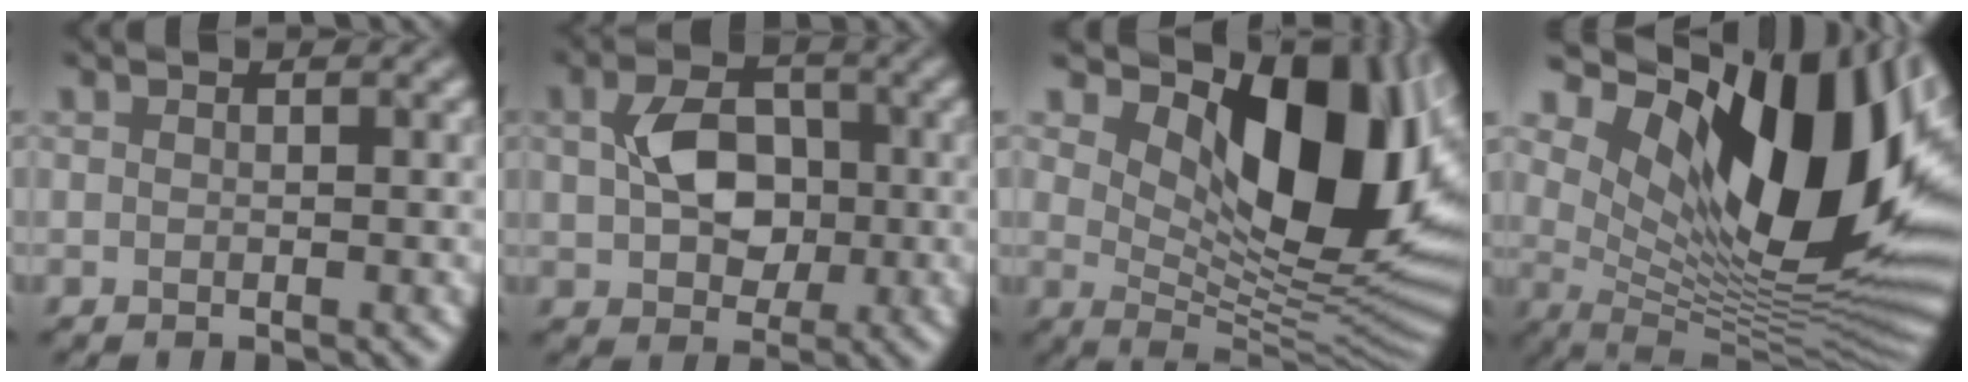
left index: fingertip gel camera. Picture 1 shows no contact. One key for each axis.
{"total": 4.7, "fx": -0.2, "fy": 3.5, "fz": 3.1, "tx": -0.068, "ty": -0.004, "tz": 0.001}
{"total": 13.3, "fx": 4.5, "fy": 6.9, "fz": 10.5, "tx": -0.141, "ty": -0.007, "tz": 0.081}
{"total": 18.0, "fx": 6.4, "fy": 8.2, "fz": 14.7, "tx": -0.220, "ty": 0.004, "tz": 0.118}